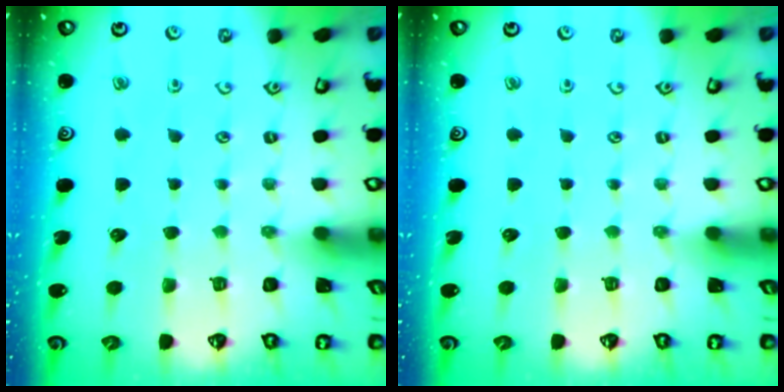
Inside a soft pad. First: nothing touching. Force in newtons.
{"total": 0.0}